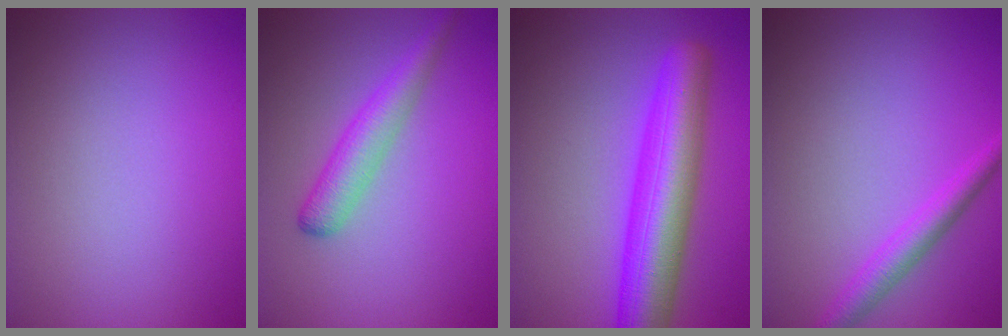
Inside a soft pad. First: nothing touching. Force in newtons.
{"total": 3.1, "press": 3.1, "slide": 0.1}
{"total": 8.1, "press": 8.1, "slide": 0.2}
{"total": 2.6, "press": 2.6, "slide": 0.0}